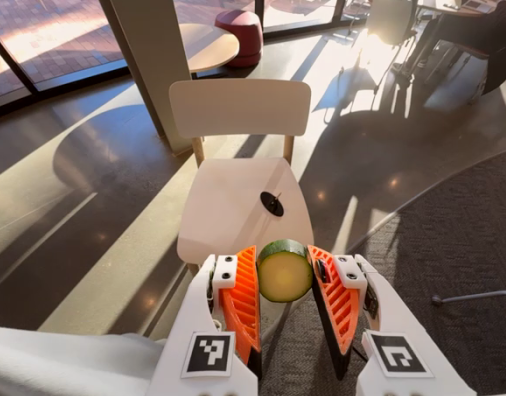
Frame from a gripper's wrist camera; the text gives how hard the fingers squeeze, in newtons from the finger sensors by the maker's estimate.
{"total": 9.9, "left": 10.2, "right": 9.6}